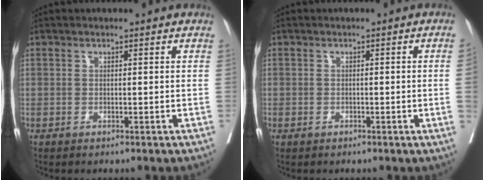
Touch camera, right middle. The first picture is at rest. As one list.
[{"total": 1.5, "force": [-0.4, -0.3, 1.4], "torque": [-0.020, 0.002, -0.006]}]